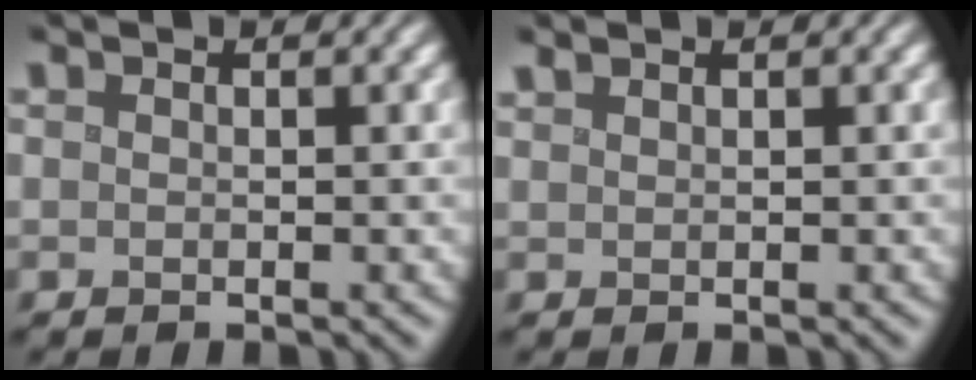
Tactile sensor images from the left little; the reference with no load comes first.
{"total": 0.7, "force": [0.6, 0.1, 0.2], "torque": [-0.004, 0.002, 0.015]}